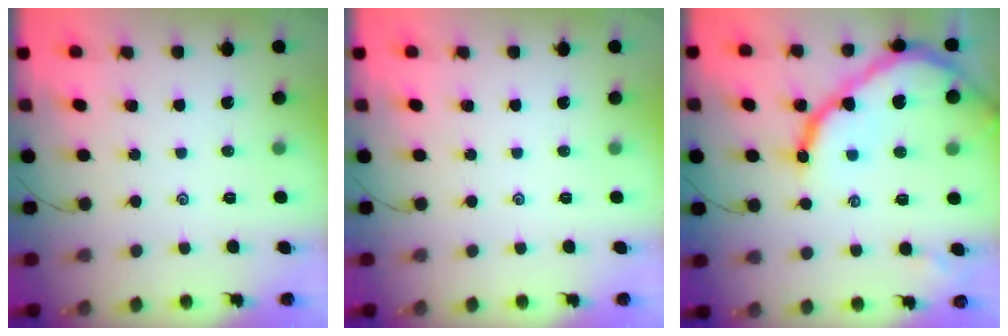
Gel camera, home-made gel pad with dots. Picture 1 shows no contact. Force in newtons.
{"total": 0.0}
{"total": 19.8, "press": 19.7, "slide": 1.8}